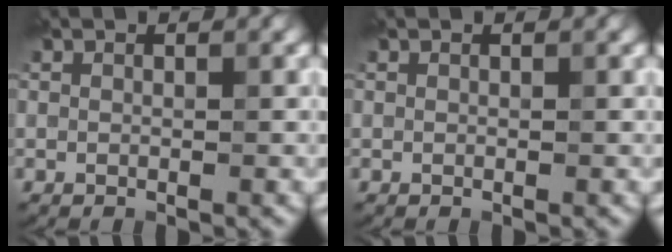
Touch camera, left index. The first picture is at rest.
{"total": 0.0}